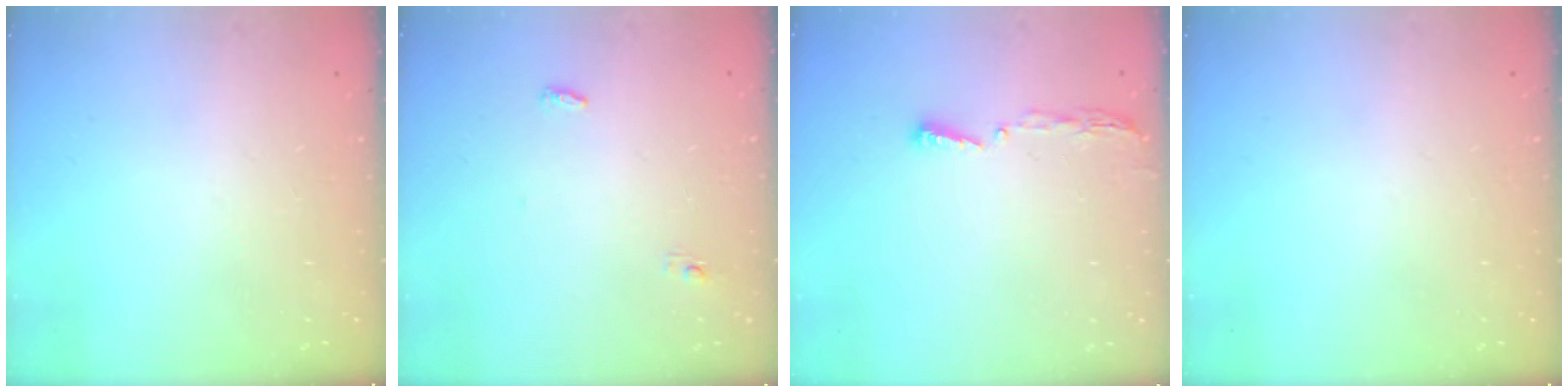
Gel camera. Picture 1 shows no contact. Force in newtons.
{"total": 3.4, "press": 3.3, "slide": 0.9}
{"total": 3.4, "press": 3.4, "slide": 0.4}
{"total": 0.0}